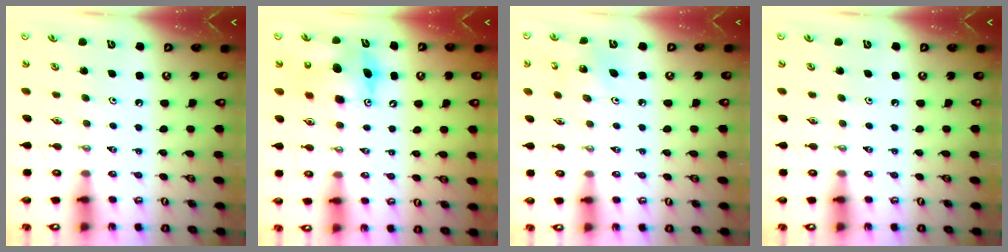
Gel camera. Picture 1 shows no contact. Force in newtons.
{"total": 9.1, "press": 9.1, "slide": 0.8}
{"total": 4.1, "press": 4.1, "slide": 0.3}
{"total": 0.0}